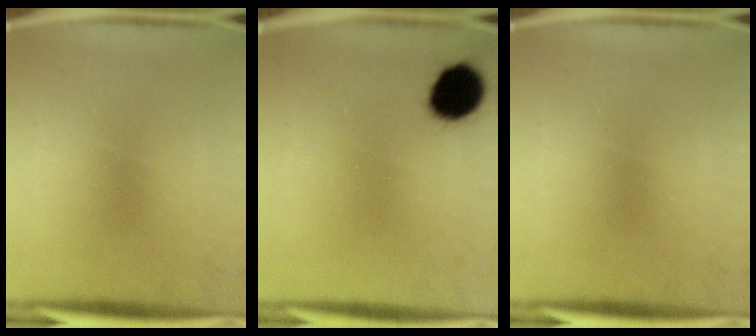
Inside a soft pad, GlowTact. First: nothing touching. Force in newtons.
{"total": 6.6}
{"total": 0.0}